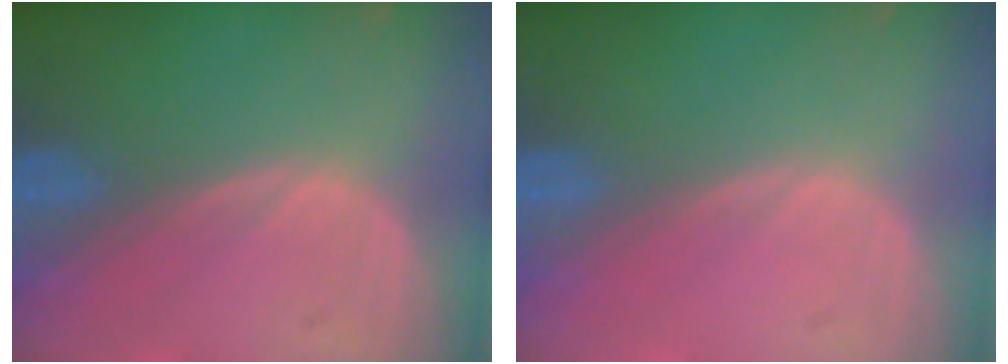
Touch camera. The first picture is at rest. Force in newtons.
{"total": 0.0}